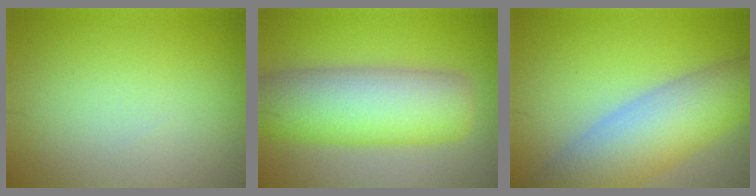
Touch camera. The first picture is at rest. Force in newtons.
{"total": 9.3, "press": 9.3, "slide": 0.6}
{"total": 8.6, "press": 8.6, "slide": 0.3}